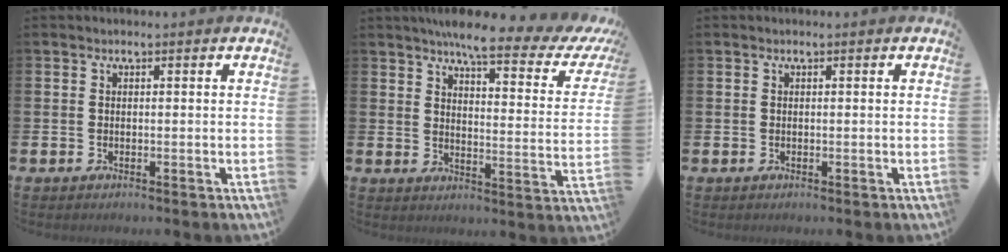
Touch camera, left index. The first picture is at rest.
{"total": 7.3, "force": [6.1, 1.1, 3.8], "torque": [-0.073, -0.044, 0.097]}
{"total": 0.0}